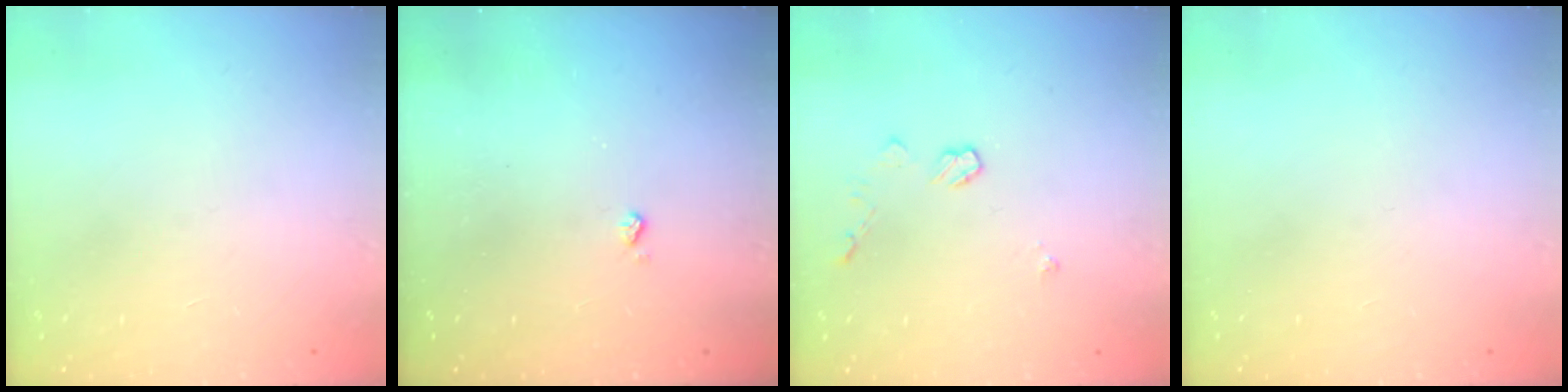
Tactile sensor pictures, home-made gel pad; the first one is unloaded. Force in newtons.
{"total": 2.5, "press": 2.5, "slide": 0.5}
{"total": 5.1, "press": 5.1, "slide": 0.1}
{"total": 0.0}